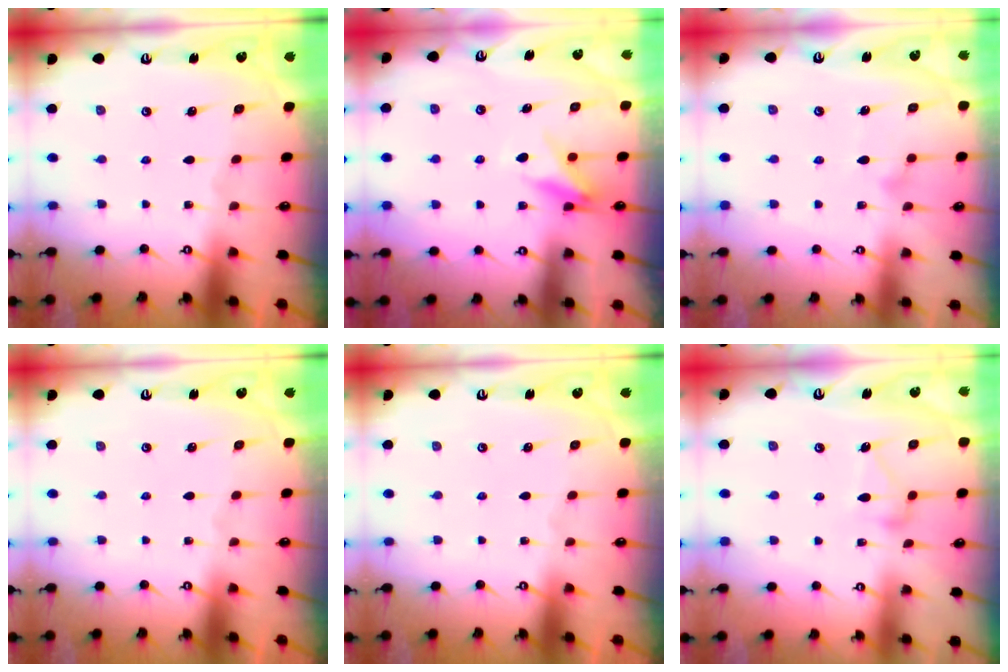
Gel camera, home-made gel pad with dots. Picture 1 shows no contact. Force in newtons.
{"total": 9.0, "press": 8.9, "slide": 1.3}
{"total": 8.1, "press": 8.1, "slide": 0.3}
{"total": 0.0}
{"total": 0.0}
{"total": 11.1, "press": 11.1, "slide": 0.3}